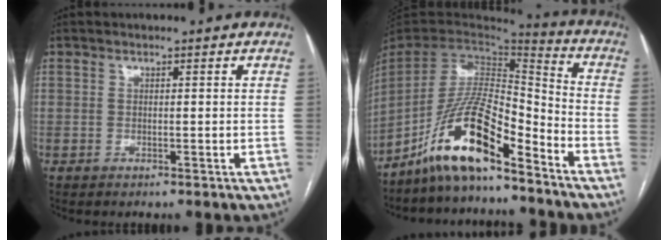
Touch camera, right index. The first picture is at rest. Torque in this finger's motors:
{"motor_torque": [1.13, -1.01, 0.62, 0.10]}